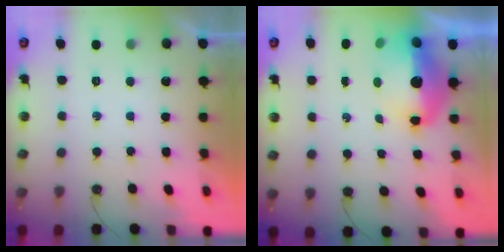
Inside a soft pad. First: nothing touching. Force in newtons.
{"total": 13.7, "press": 13.6, "slide": 1.7}